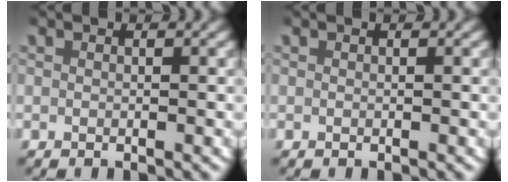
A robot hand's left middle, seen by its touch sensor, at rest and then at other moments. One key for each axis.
{"total": 0.0}